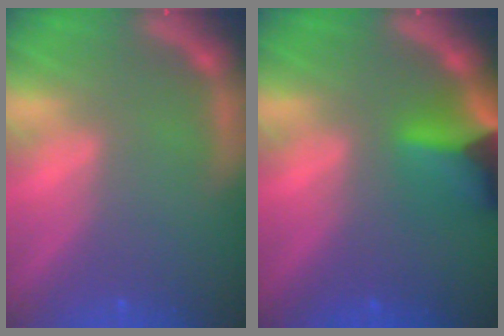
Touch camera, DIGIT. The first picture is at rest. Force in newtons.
{"total": 5.9}